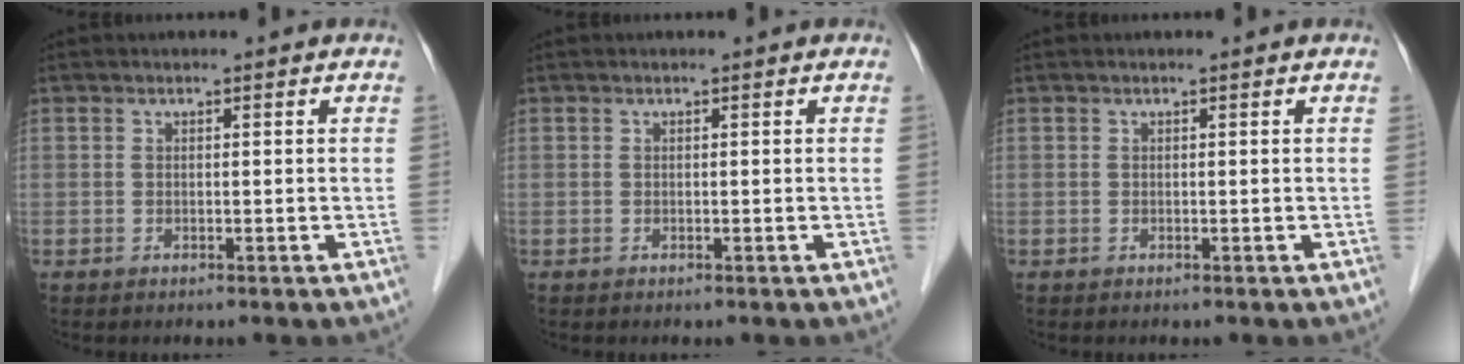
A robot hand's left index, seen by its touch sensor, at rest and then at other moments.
{"total": 0.0}
{"total": 0.0}